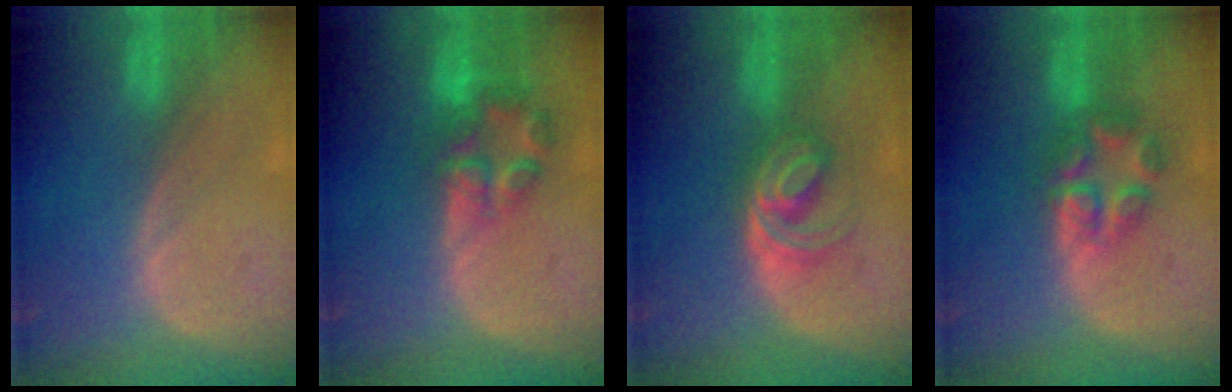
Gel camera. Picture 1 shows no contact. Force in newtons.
{"total": 6.9, "press": 6.0, "slide": 3.4}
{"total": 6.0, "press": 5.2, "slide": 3.1}
{"total": 5.7, "press": 5.5, "slide": 1.2}